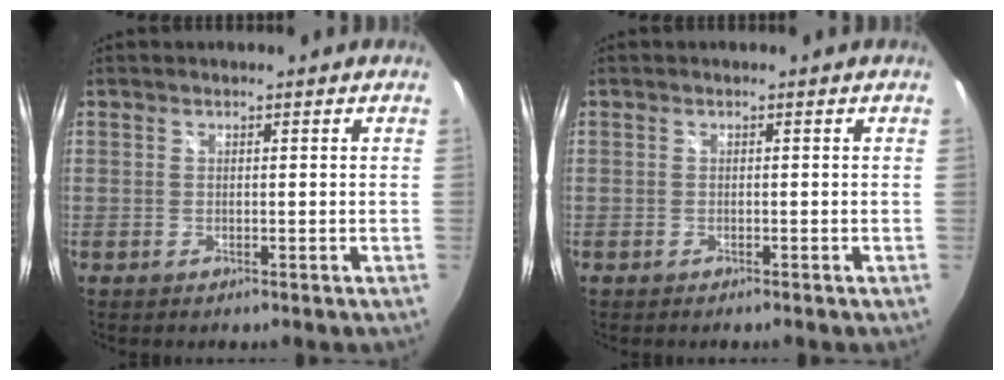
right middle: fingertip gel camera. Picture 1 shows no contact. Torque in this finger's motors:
{"motor_torque": [-0.16, -0.17, 0.04, -0.01]}